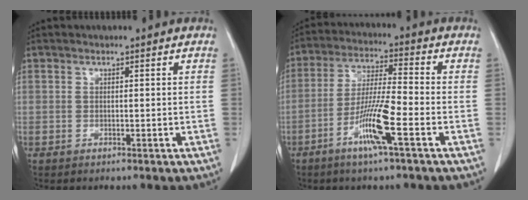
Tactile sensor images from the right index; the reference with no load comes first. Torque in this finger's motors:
{"motor_torque": [0.99, -0.52, 0.25, 0.08]}